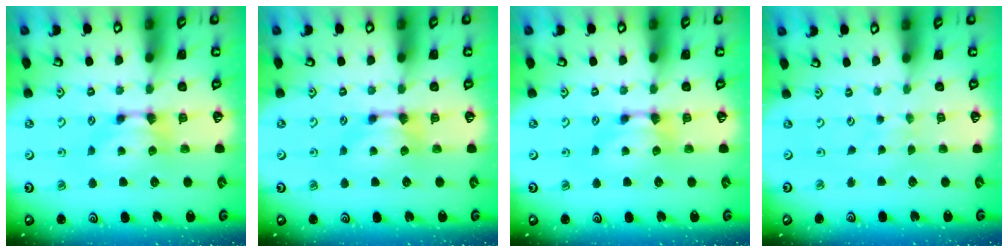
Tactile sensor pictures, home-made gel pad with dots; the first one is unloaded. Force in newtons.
{"total": 0.0}
{"total": 0.0}
{"total": 3.2, "press": 3.2, "slide": 0.2}